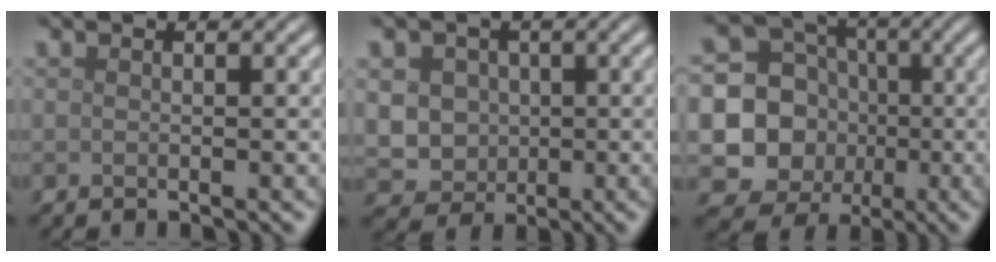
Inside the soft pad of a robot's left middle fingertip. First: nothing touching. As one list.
[{"total": 4.7, "force": [0.4, 4.3, 1.8], "torque": [-0.033, 0.012, 0.000]}, {"total": 11.1, "force": [-1.3, 10.5, 3.4], "torque": [-0.068, 0.004, -0.042]}]